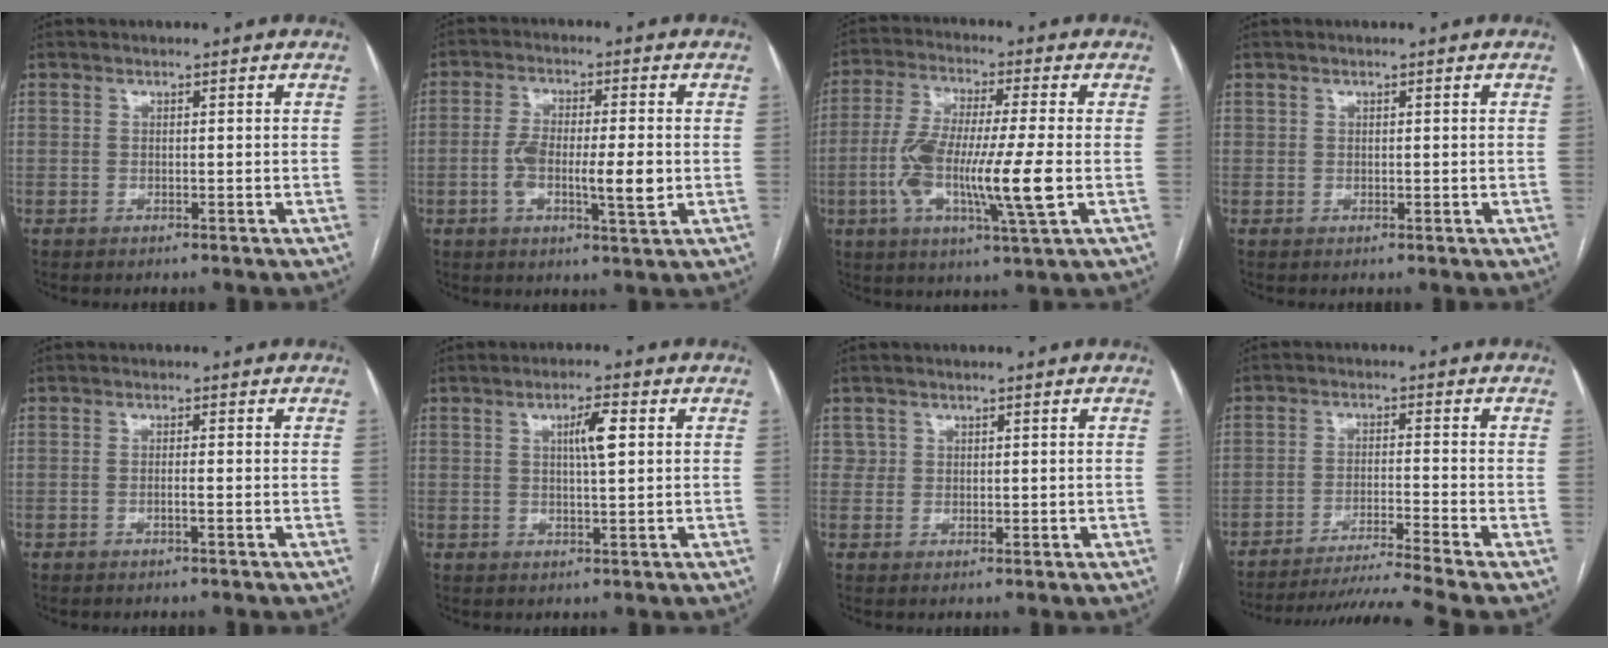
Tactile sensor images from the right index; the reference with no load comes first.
{"total": 8.5, "force": [-1.3, 1.9, 8.2], "torque": [-0.148, 0.002, -0.020]}
{"total": 14.1, "force": [-2.4, 1.2, 13.9], "torque": [-0.269, -0.010, -0.046]}
{"total": 0.6, "force": [0.4, 0.5, 0.0], "torque": [0.005, 0.001, 0.008]}
{"total": 0.9, "force": [-0.3, 0.0, 0.9], "torque": [-0.019, 0.002, -0.003]}
{"total": 4.4, "force": [1.3, 0.5, 4.2], "torque": [-0.073, 0.003, 0.022]}
{"total": 1.9, "force": [1.0, 1.6, 0.0], "torque": [0.013, -0.001, 0.013]}
{"total": 10.9, "force": [-9.5, -3.7, 3.9], "torque": [-0.050, -0.017, -0.159]}